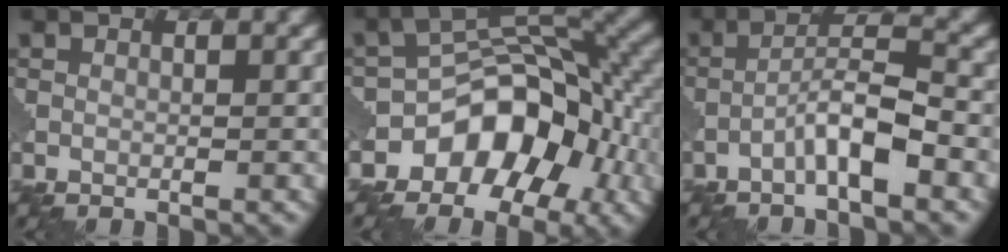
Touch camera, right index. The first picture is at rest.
{"total": 9.4, "force": [-4.3, 6.2, 5.7], "torque": [-0.069, 0.003, -0.080]}
{"total": 4.3, "force": [-2.3, 0.6, 3.6], "torque": [-0.065, 0.020, -0.049]}